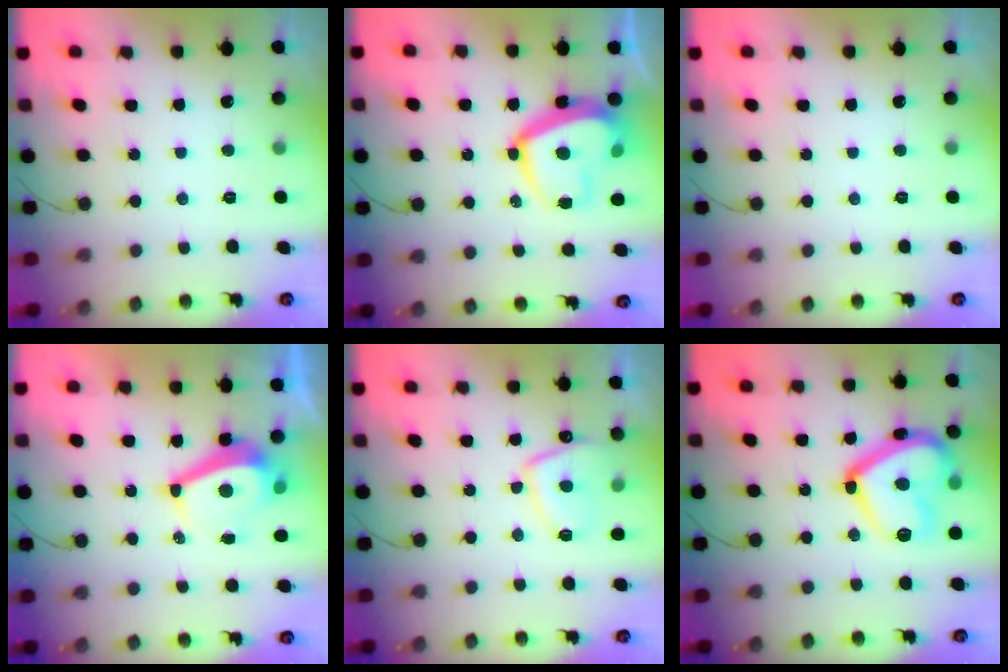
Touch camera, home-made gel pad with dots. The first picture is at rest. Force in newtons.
{"total": 15.8, "press": 15.8, "slide": 1.3}
{"total": 0.0}
{"total": 7.9, "press": 7.9, "slide": 0.3}
{"total": 9.2, "press": 9.1, "slide": 1.2}
{"total": 20.7, "press": 20.7, "slide": 1.4}